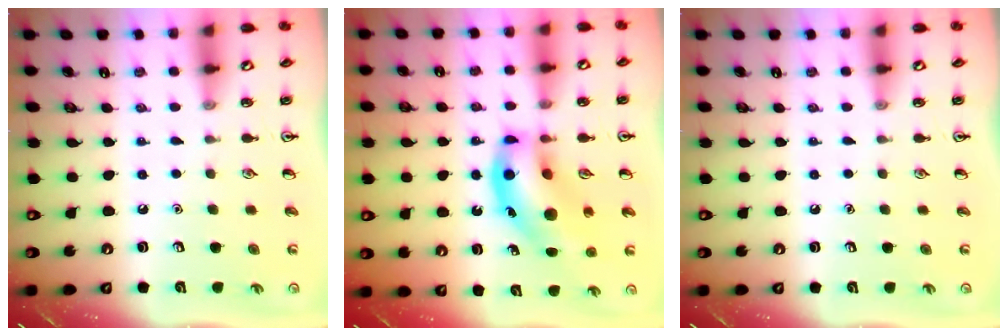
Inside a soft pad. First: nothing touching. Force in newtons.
{"total": 15.9, "press": 15.6, "slide": 3.2}
{"total": 0.0}